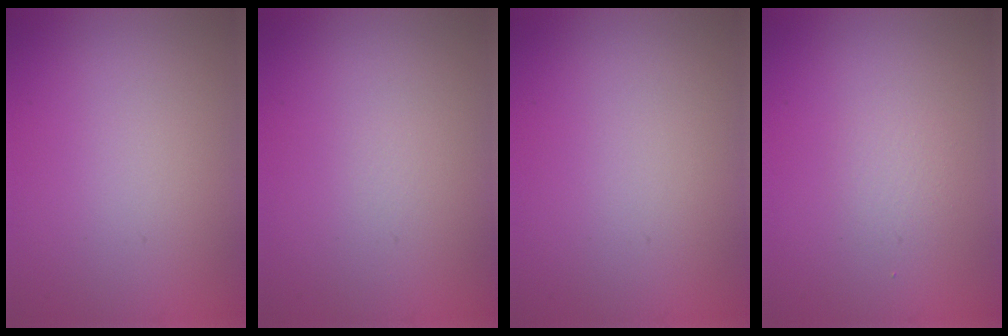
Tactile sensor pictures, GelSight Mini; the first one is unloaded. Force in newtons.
{"total": 0.0}
{"total": 0.0}
{"total": 1.1, "press": 1.1, "slide": 0.1}